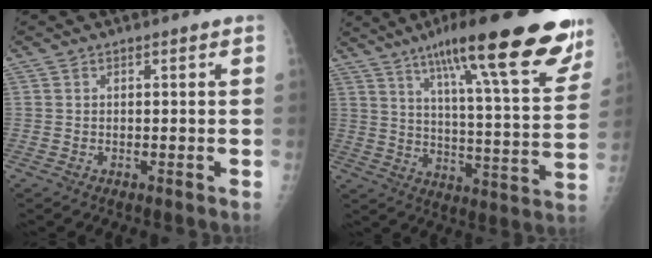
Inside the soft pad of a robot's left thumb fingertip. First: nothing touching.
{"total": 26.4, "force": [17.2, 4.7, 19.5], "torque": [-0.261, -0.050, 0.247]}